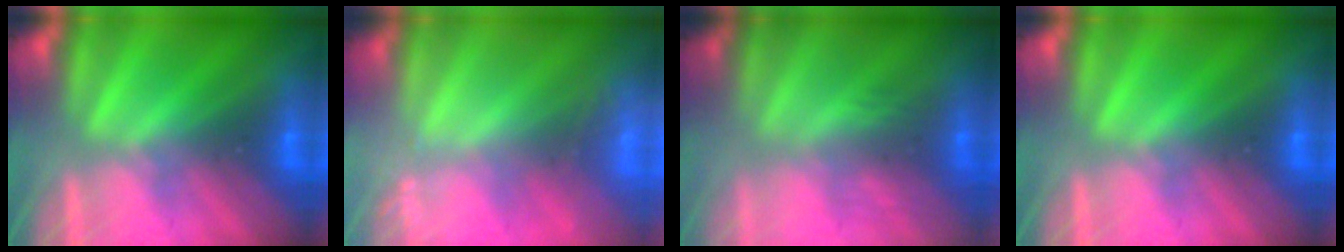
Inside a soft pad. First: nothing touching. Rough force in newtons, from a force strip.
{"total": 2.5}
{"total": 2.9}
{"total": 0.0}